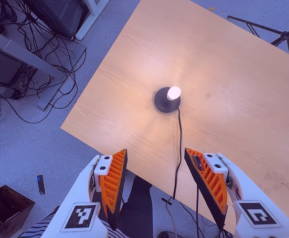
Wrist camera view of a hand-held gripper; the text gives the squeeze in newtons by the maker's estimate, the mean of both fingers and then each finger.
{"total": 0.0}